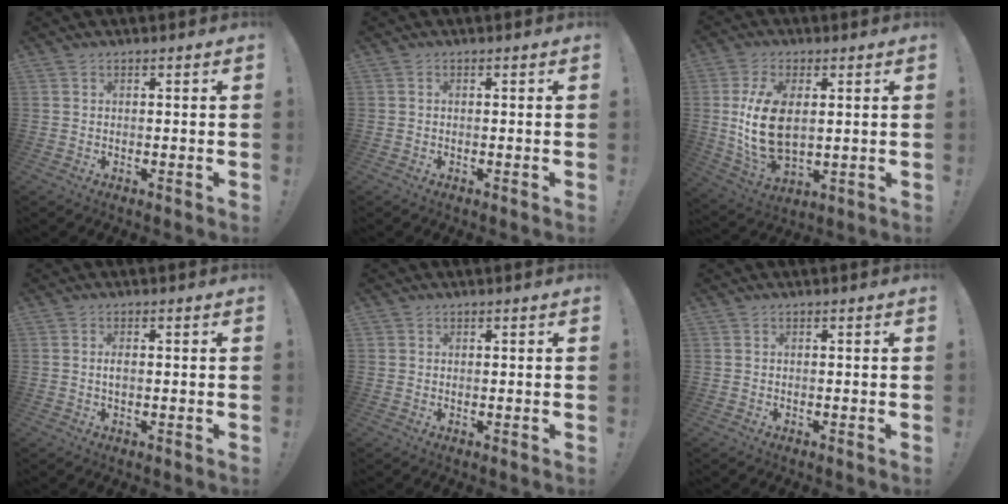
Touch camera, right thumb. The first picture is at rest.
{"total": 0.0}
{"total": 14.4, "force": [1.6, 8.5, 11.5], "torque": [-0.223, -0.011, 0.033]}
{"total": 1.3, "force": [-0.2, 0.5, 1.2], "torque": [-0.021, 0.002, -0.006]}
{"total": 0.8, "force": [0.6, 0.5, 0.0], "torque": [-0.001, 0.001, 0.012]}
{"total": 0.0}